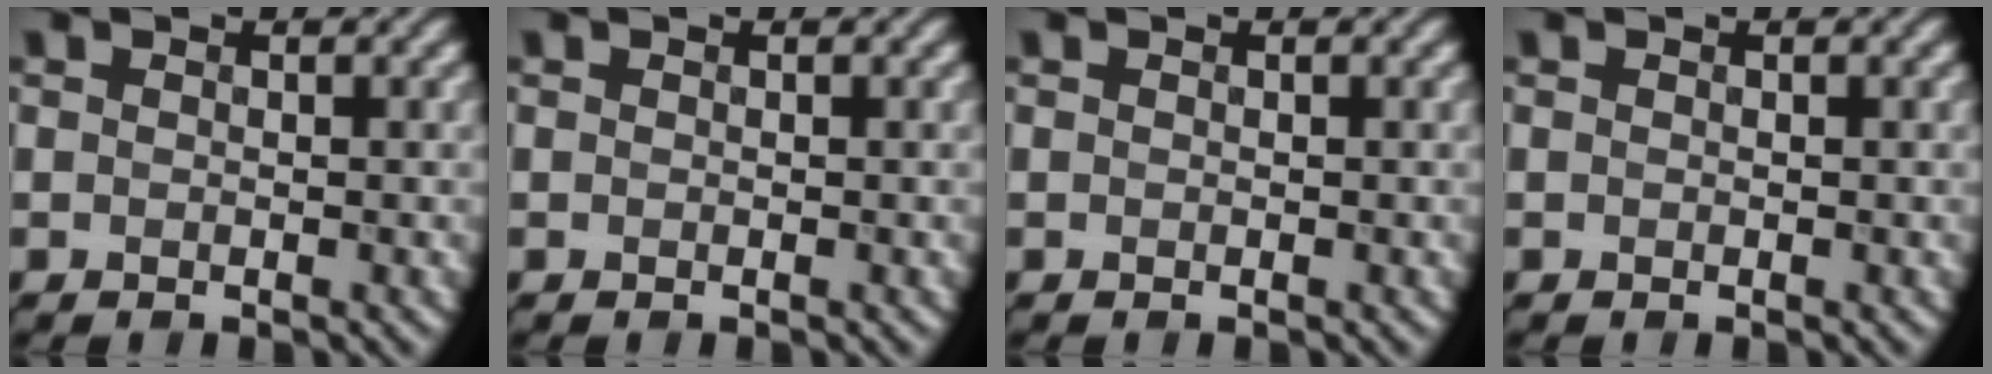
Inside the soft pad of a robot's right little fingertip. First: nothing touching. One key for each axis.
{"total": 0.0}
{"total": 0.0}
{"total": 0.0}